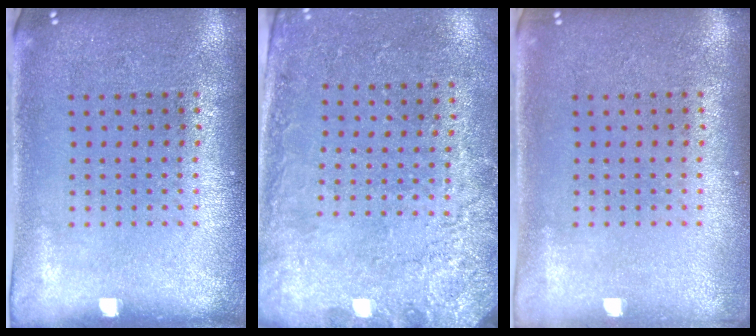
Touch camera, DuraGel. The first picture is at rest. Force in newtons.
{"total": 2.7, "press": 2.2, "slide": 1.5}
{"total": 0.5, "press": 0.5, "slide": 0.2}